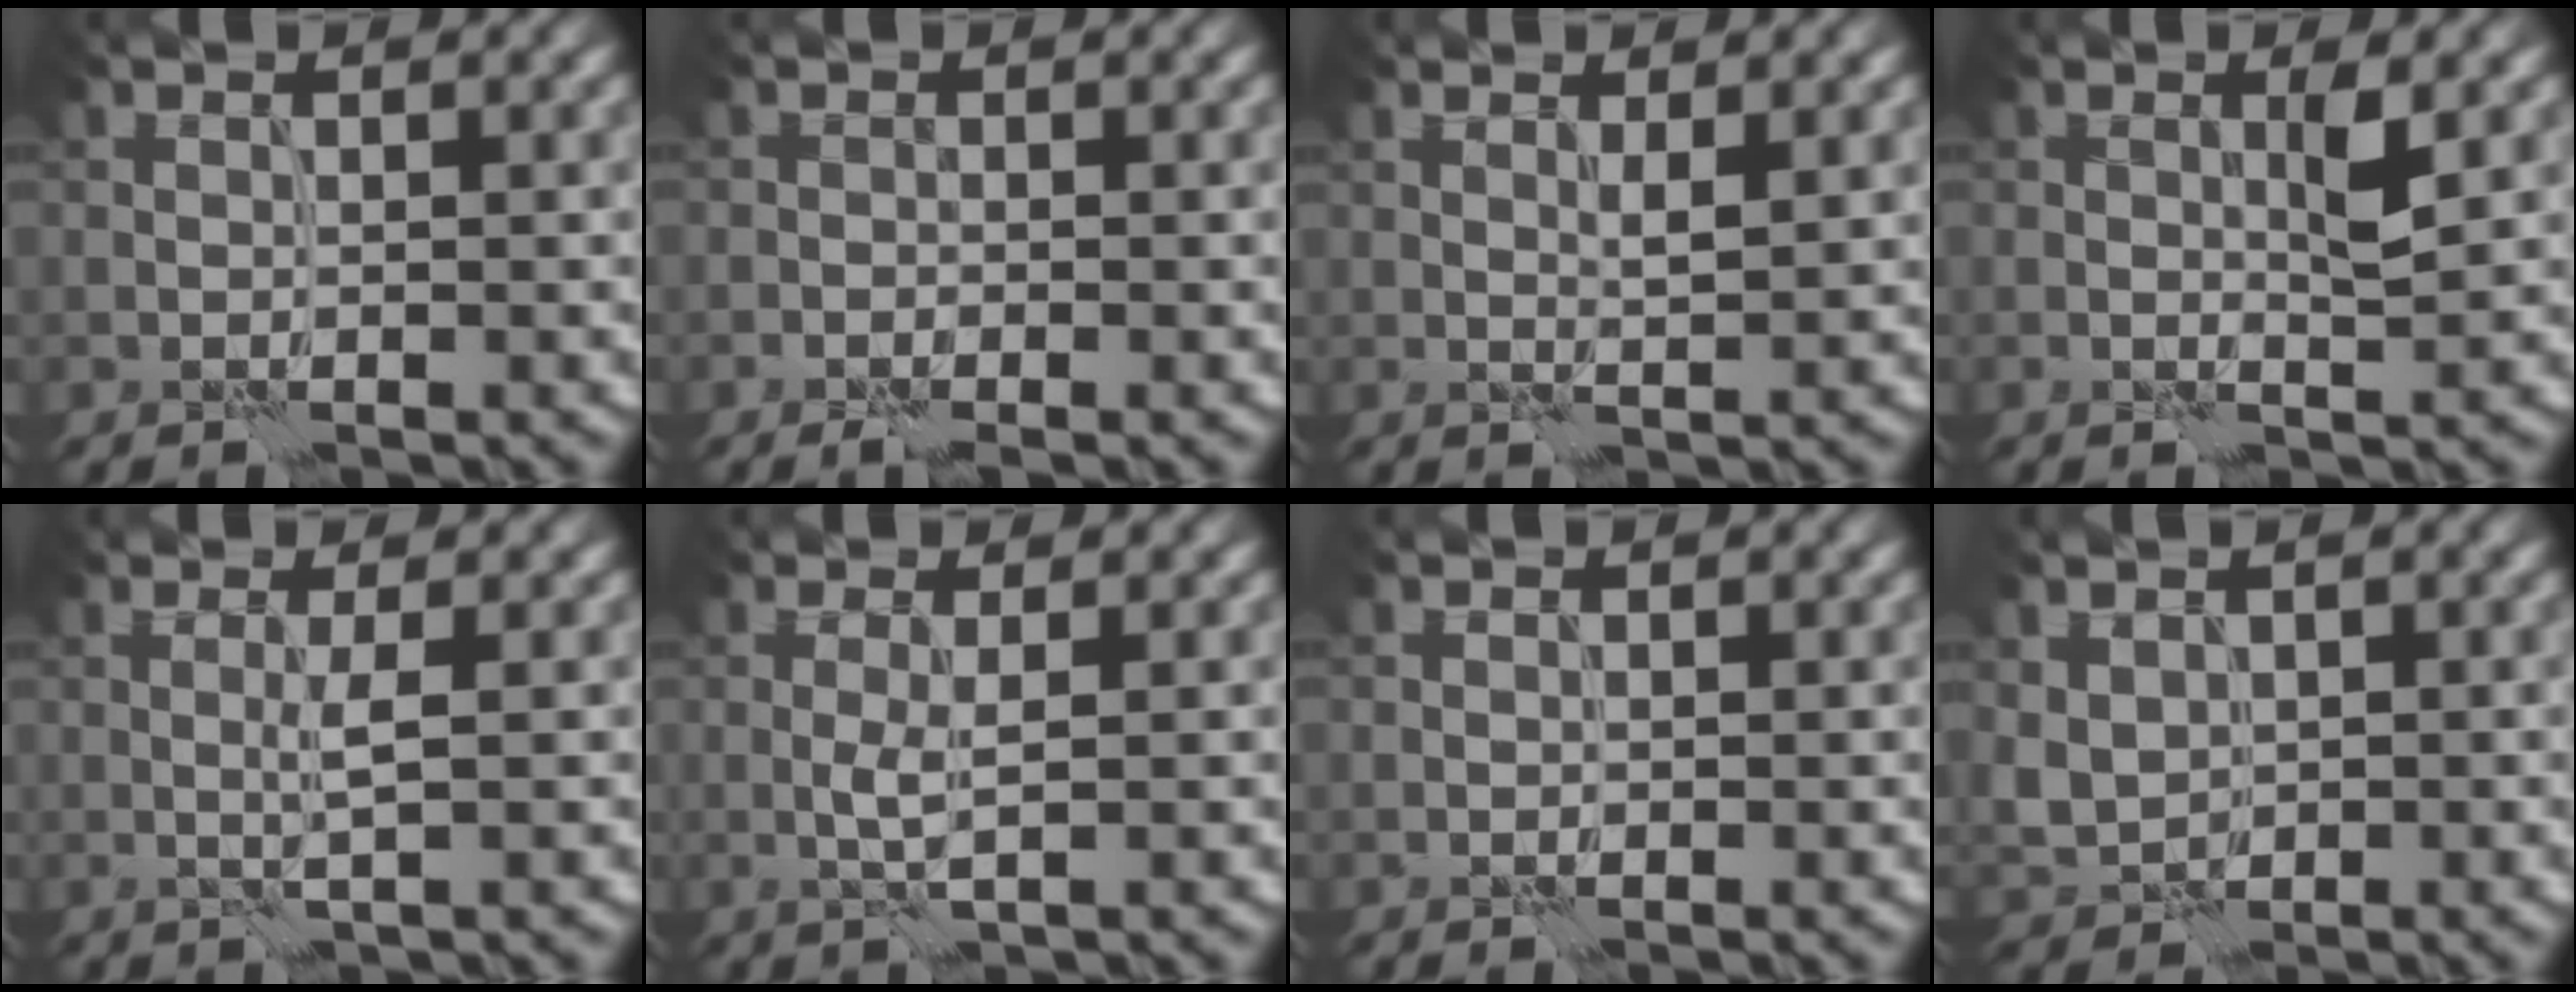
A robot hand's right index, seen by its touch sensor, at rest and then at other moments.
{"total": 1.3, "force": [-0.7, 0.4, 1.0], "torque": [-0.017, -0.002, -0.015]}
{"total": 1.3, "force": [0.8, 0.0, 1.0], "torque": [-0.020, -0.002, 0.013]}
{"total": 1.9, "force": [0.5, 0.2, 1.9], "torque": [-0.033, -0.001, 0.006]}
{"total": 1.4, "force": [0.2, -0.1, 1.4], "torque": [-0.030, 0.002, -0.001]}
{"total": 1.5, "force": [0.1, 0.0, 1.5], "torque": [-0.033, 0.001, 0.001]}
{"total": 0.0}
{"total": 2.4, "force": [0.7, 1.9, 1.2], "torque": [-0.035, -0.003, 0.018]}